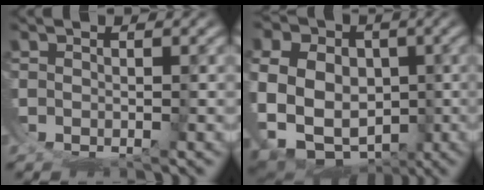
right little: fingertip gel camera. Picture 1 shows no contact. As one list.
[{"total": 13.1, "force": [-2.4, 11.4, 5.9], "torque": [-0.171, -0.065, -0.026]}]